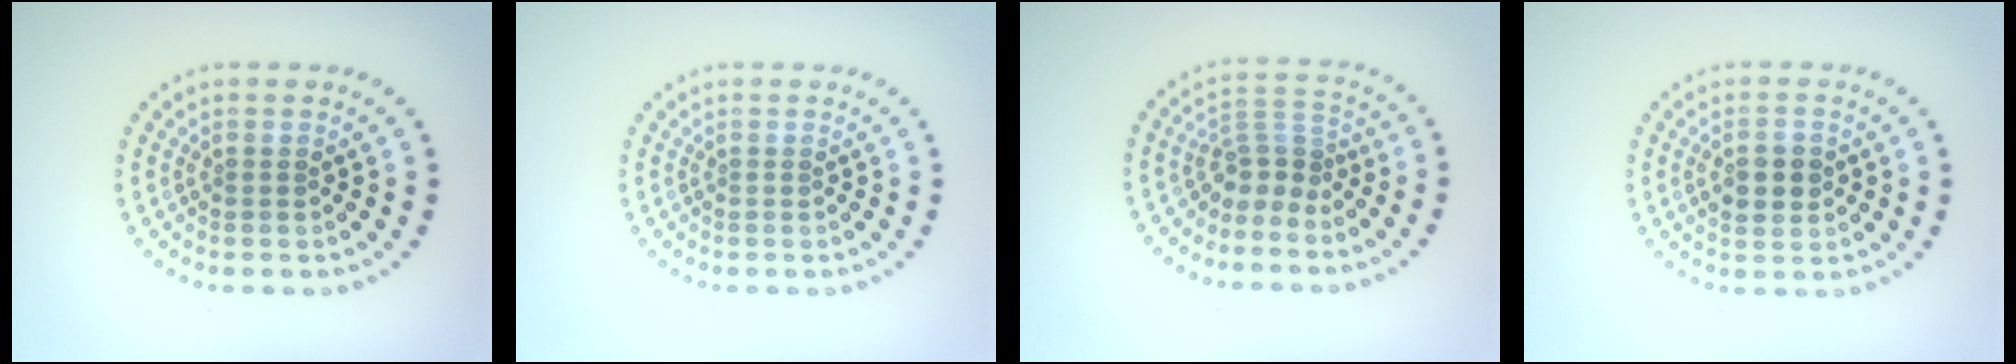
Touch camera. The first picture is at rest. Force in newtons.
{"total": 0.0}
{"total": 2.8, "press": 1.8, "slide": 2.2}
{"total": 2.8, "press": 2.7, "slide": 0.2}